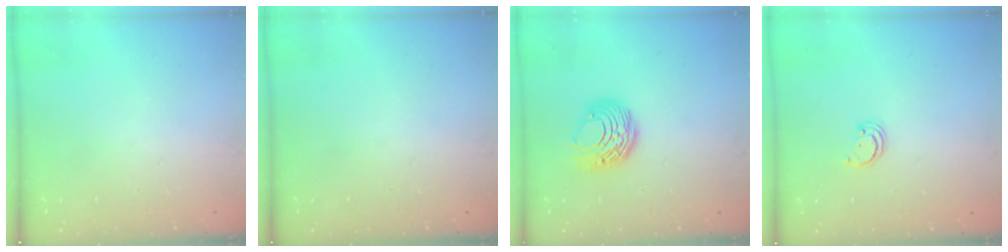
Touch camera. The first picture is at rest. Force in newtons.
{"total": 0.0}
{"total": 8.9, "press": 8.9, "slide": 0.3}
{"total": 2.4, "press": 2.4, "slide": 0.2}